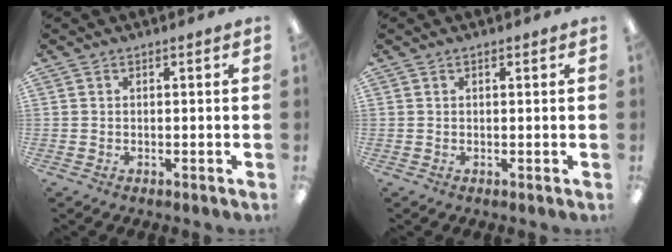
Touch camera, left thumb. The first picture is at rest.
{"total": 0.7, "force": [0.5, 0.3, 0.5], "torque": [-0.011, 0.002, 0.009]}